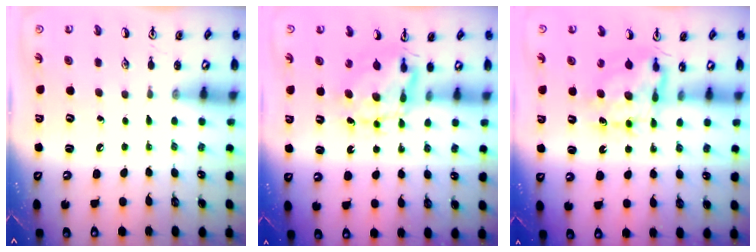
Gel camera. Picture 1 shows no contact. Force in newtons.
{"total": 7.3, "press": 7.3, "slide": 0.8}
{"total": 7.2, "press": 7.2, "slide": 0.6}